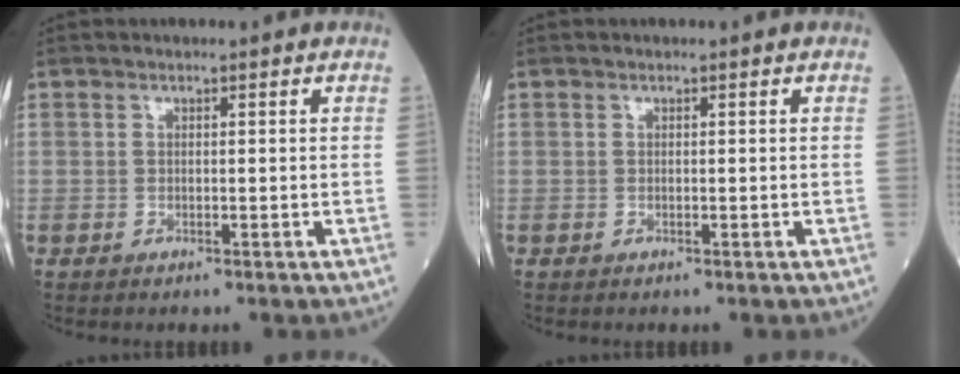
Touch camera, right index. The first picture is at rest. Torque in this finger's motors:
{"motor_torque": [0.00, 0.00, 0.00, 0.01]}